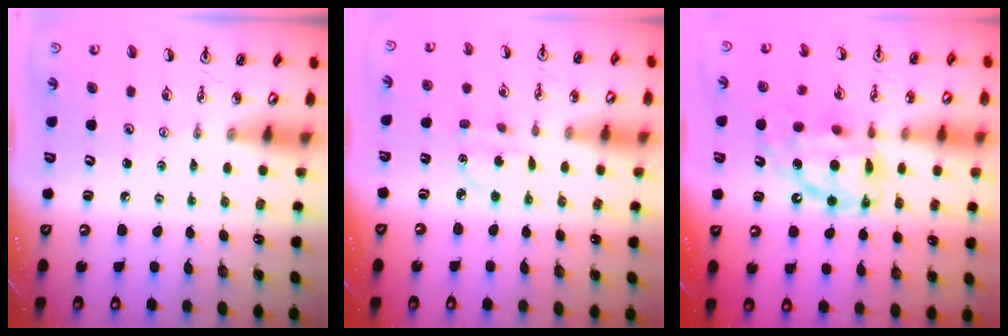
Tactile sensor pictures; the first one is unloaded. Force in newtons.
{"total": 3.6, "press": 3.5, "slide": 0.7}
{"total": 13.6, "press": 13.5, "slide": 1.2}